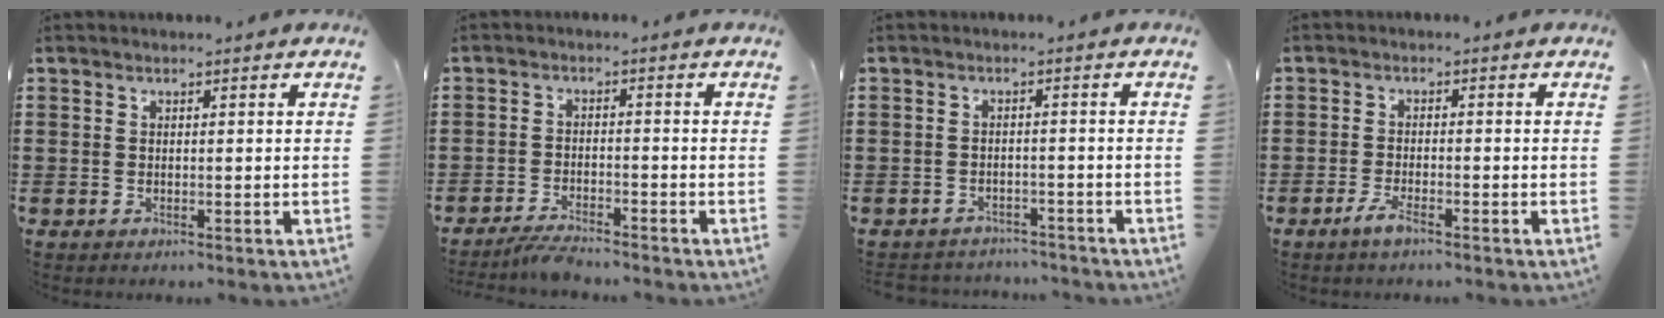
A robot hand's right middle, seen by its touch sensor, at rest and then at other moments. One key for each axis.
{"total": 3.0, "fx": -2.9, "fy": 0.0, "fz": 0.8, "tx": -0.015, "ty": 0.002, "tz": -0.059}
{"total": 2.3, "fx": -2.3, "fy": 0.4, "fz": 0.0, "tx": -0.009, "ty": -0.003, "tz": -0.050}
{"total": 2.4, "fx": -1.5, "fy": 0.3, "fz": 1.8, "tx": -0.037, "ty": -0.001, "tz": -0.029}